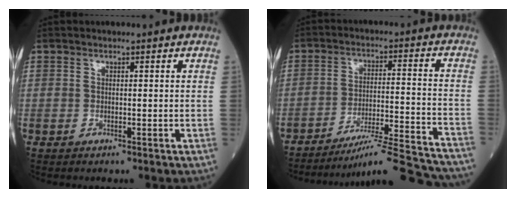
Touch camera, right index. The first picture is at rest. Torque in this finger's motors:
{"motor_torque": [0.26, -0.18, -0.06, 0.00]}